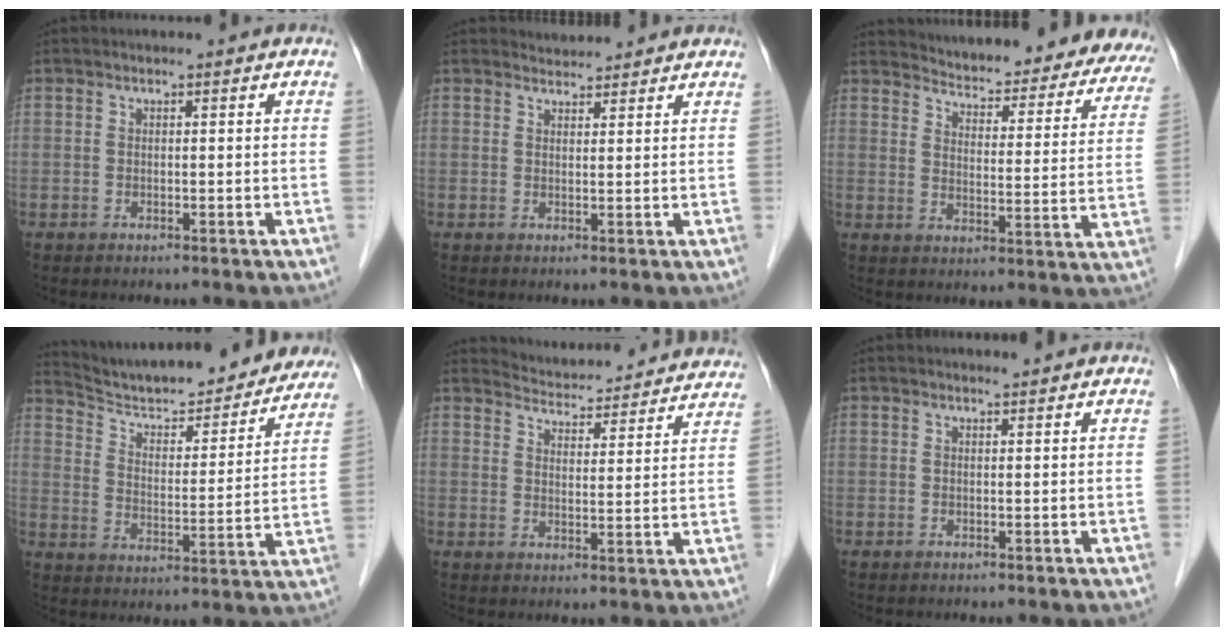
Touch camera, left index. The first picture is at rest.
{"total": 2.9, "force": [2.8, 0.6, -0.1], "torque": [-0.007, 0.016, 0.040]}
{"total": 27.0, "force": [25.4, 5.7, 7.1], "torque": [-0.091, -0.083, 0.288]}
{"total": 23.3, "force": [21.6, 4.1, 7.8], "torque": [-0.115, -0.024, 0.297]}
{"total": 18.5, "force": [18.0, 3.0, 3.2], "torque": [-0.036, -0.022, 0.216]}
{"total": 0.9, "force": [0.8, -0.1, 0.3], "torque": [-0.009, 0.001, 0.015]}